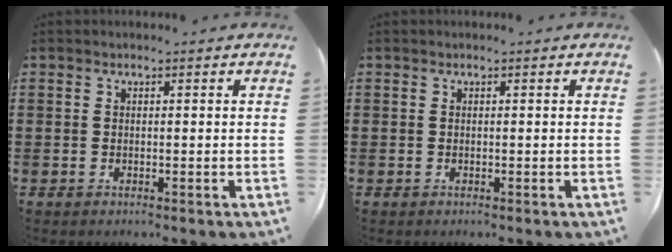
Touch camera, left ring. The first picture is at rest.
{"total": 0.0}